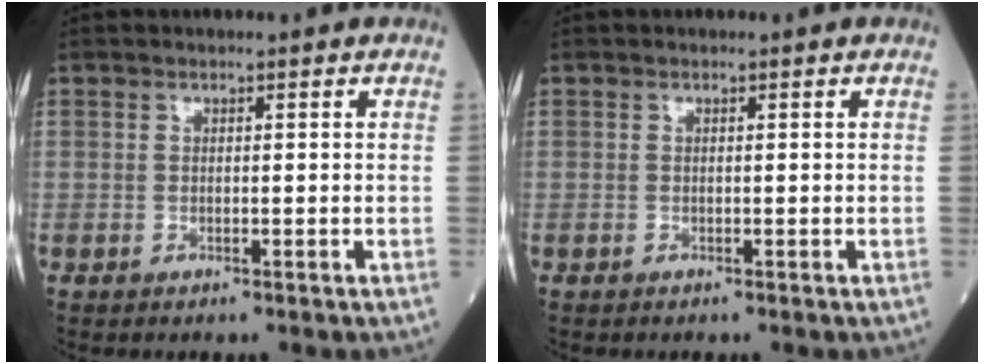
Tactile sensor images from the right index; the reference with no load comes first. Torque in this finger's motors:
{"motor_torque": [-0.06, -0.09, -0.04, 0.01]}